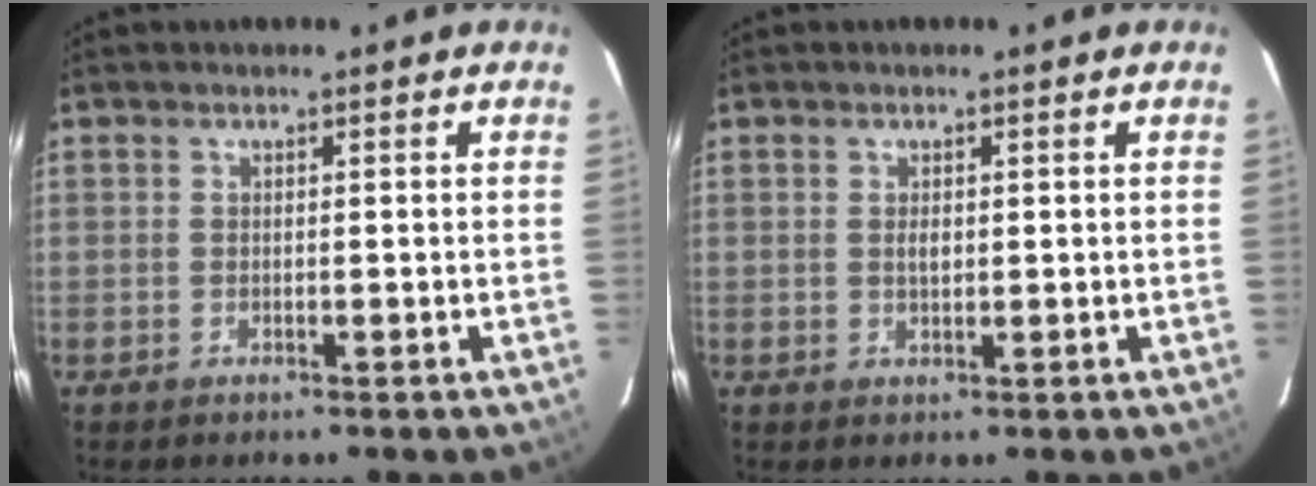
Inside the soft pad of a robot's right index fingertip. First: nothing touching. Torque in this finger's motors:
{"motor_torque": [0.35, -0.14, 0.27, 0.04]}